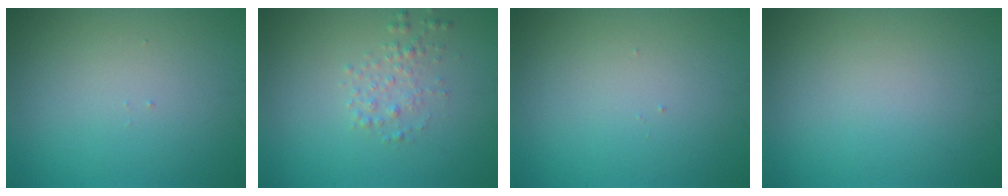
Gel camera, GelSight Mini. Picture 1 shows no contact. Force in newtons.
{"total": 1.6, "press": 1.6, "slide": 0.0}
{"total": 0.0}
{"total": 0.0}